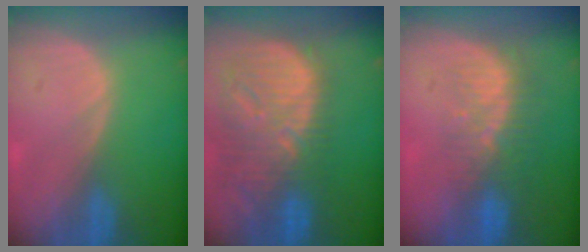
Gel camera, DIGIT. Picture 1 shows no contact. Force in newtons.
{"total": 13.5, "press": 11.7, "slide": 6.8}
{"total": 8.1, "press": 7.0, "slide": 4.0}